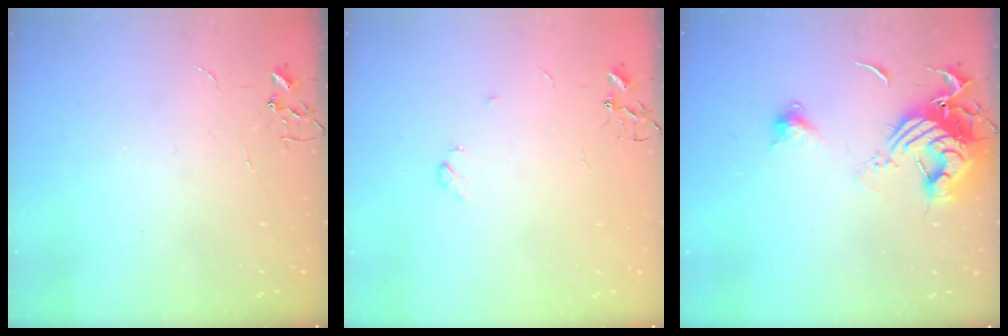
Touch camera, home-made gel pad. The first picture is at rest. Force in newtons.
{"total": 3.6, "press": 3.5, "slide": 0.6}
{"total": 13.8, "press": 13.7, "slide": 1.5}